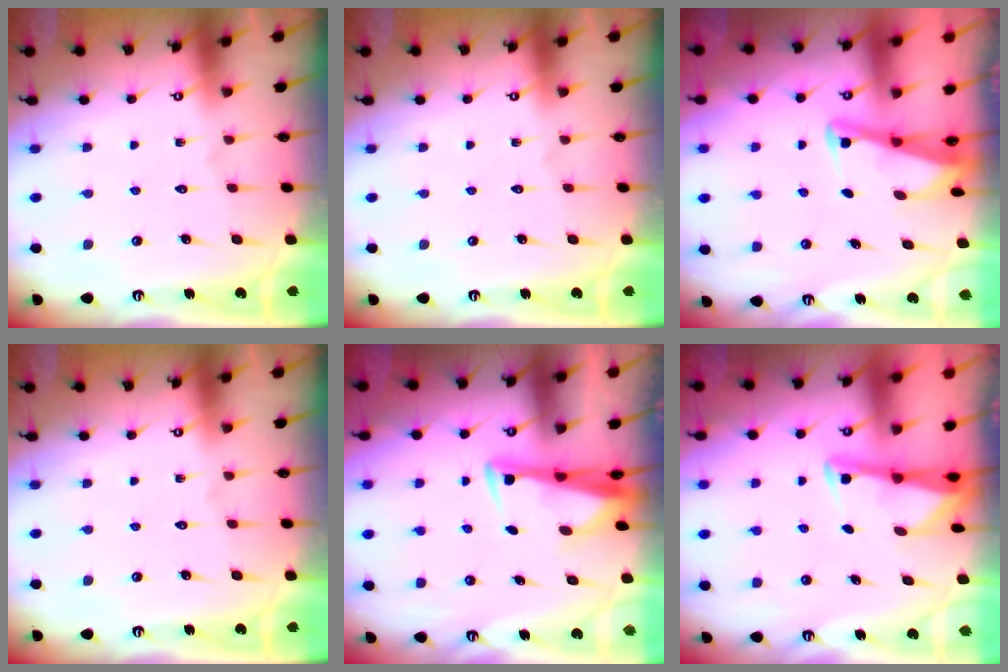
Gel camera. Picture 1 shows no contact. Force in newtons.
{"total": 0.0}
{"total": 2.7, "press": 2.6, "slide": 0.4}
{"total": 0.0}
{"total": 3.6, "press": 3.5, "slide": 0.9}
{"total": 3.3, "press": 3.3, "slide": 0.4}